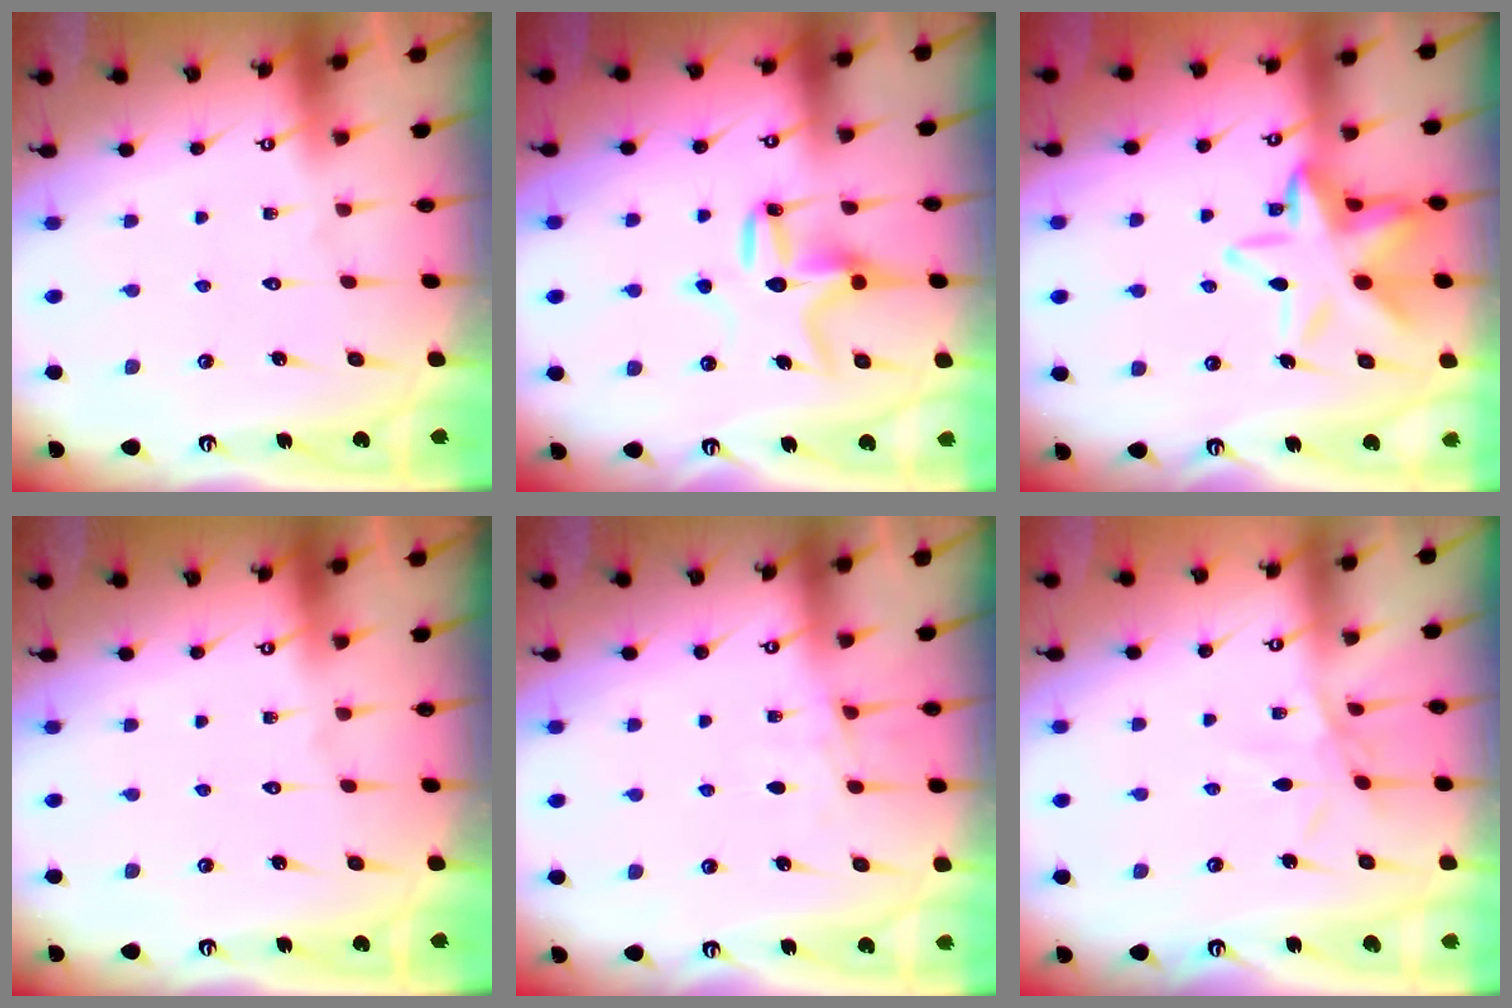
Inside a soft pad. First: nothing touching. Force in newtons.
{"total": 11.6, "press": 11.6, "slide": 0.3}
{"total": 15.4, "press": 15.3, "slide": 1.7}
{"total": 0.0}
{"total": 4.8, "press": 4.7, "slide": 0.5}
{"total": 4.1, "press": 4.0, "slide": 0.5}